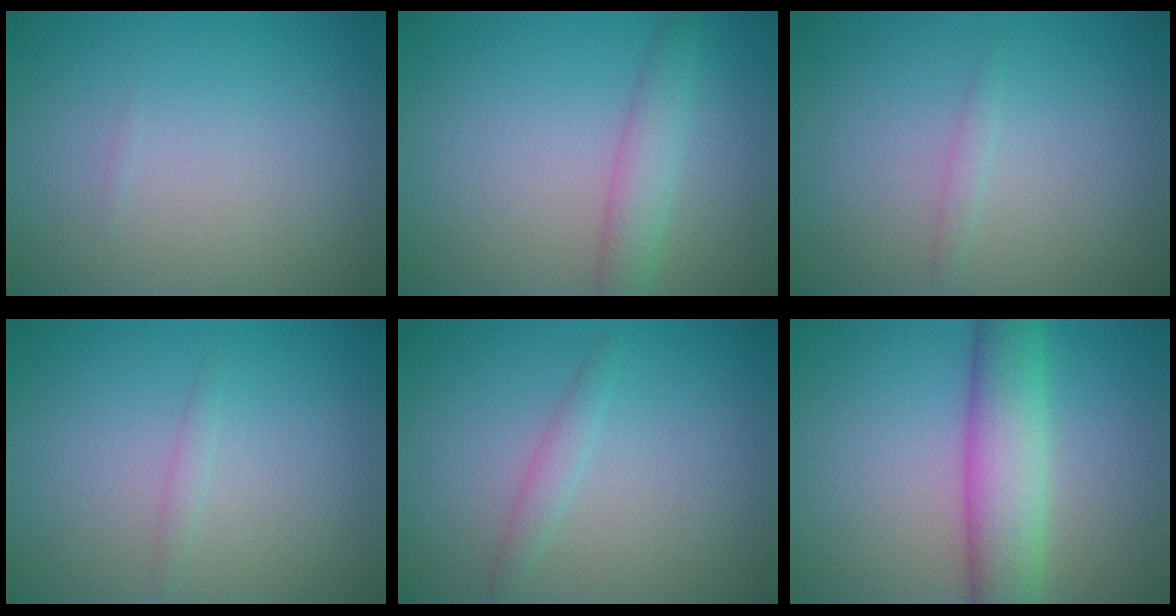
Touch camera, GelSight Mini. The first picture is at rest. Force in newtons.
{"total": 2.8, "press": 2.8, "slide": 0.1}
{"total": 0.8, "press": 0.8, "slide": 0.0}
{"total": 0.6, "press": 0.6, "slide": 0.0}
{"total": 1.2, "press": 1.2, "slide": 0.1}
{"total": 6.2, "press": 6.2, "slide": 0.3}